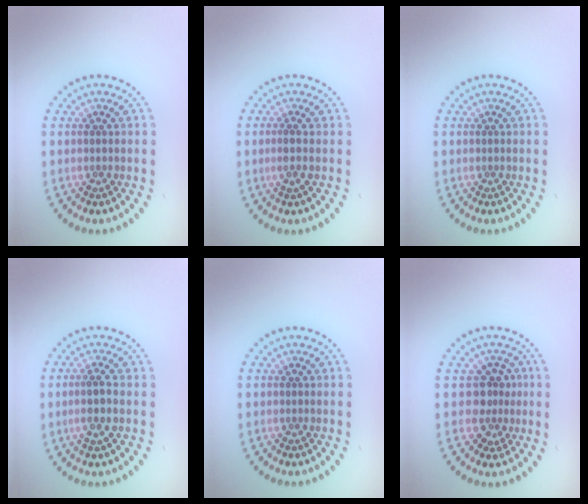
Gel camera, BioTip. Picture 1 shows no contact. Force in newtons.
{"total": 0.9, "press": 0.7, "slide": 0.6}
{"total": 0.0}
{"total": 2.2, "press": 2.0, "slide": 0.9}
{"total": 0.0}
{"total": 2.7, "press": 2.2, "slide": 1.6}